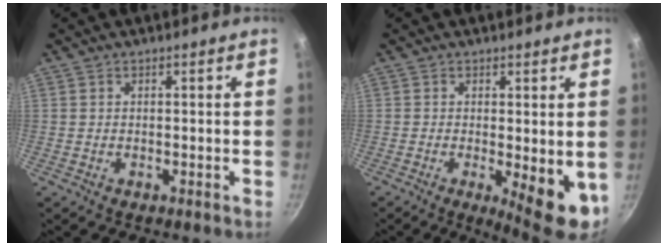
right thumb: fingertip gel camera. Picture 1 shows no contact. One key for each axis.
{"total": 7.9, "fx": -1.1, "fy": 2.3, "fz": 7.4, "tx": -0.089, "ty": -0.009, "tz": -0.006}